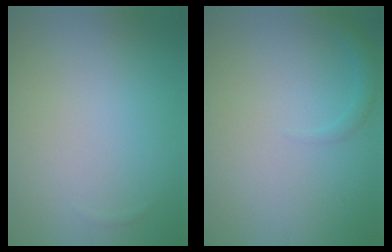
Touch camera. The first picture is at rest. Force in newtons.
{"total": 1.1, "press": 1.1, "slide": 0.1}